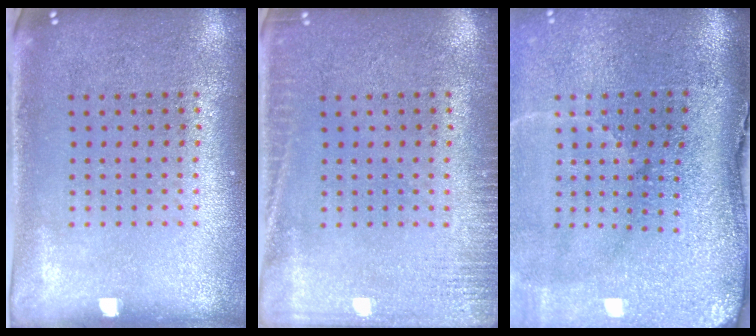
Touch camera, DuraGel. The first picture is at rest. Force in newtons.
{"total": 2.4, "press": 2.4, "slide": 0.4}
{"total": 4.8, "press": 3.8, "slide": 3.0}